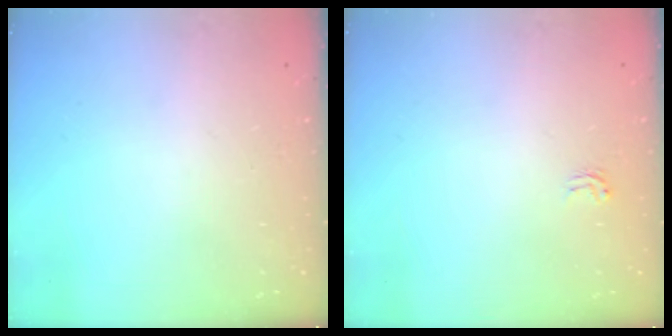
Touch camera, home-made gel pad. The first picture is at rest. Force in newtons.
{"total": 1.9, "press": 1.9, "slide": 0.1}